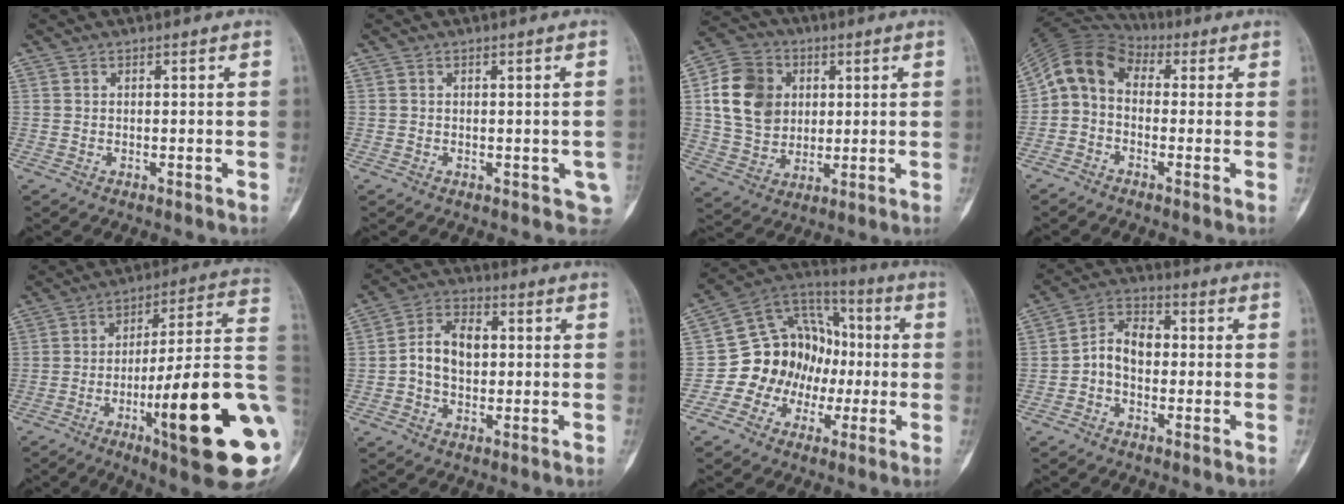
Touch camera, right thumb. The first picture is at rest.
{"total": 3.0, "force": [-0.5, 2.1, 2.1], "torque": [-0.007, -0.001, 0.001]}
{"total": 14.4, "force": [2.8, 11.9, 7.7], "torque": [-0.120, 0.002, 0.052]}
{"total": 9.3, "force": [0.3, 6.9, 6.2], "torque": [-0.103, 0.035, -0.015]}
{"total": 24.9, "force": [-6.8, 4.0, 23.7], "torque": [-0.296, 0.013, -0.095]}
{"total": 8.6, "force": [0.0, 6.0, 6.1], "torque": [-0.097, 0.025, -0.005]}
{"total": 15.7, "force": [-2.5, 13.9, 6.8], "torque": [-0.058, 0.068, -0.045]}
{"total": 7.2, "force": [-0.8, 5.1, 5.0], "torque": [-0.074, 0.030, -0.028]}